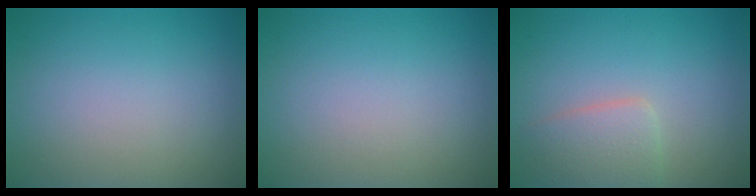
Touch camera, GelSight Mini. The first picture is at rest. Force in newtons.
{"total": 0.0}
{"total": 2.9, "press": 2.9, "slide": 0.1}